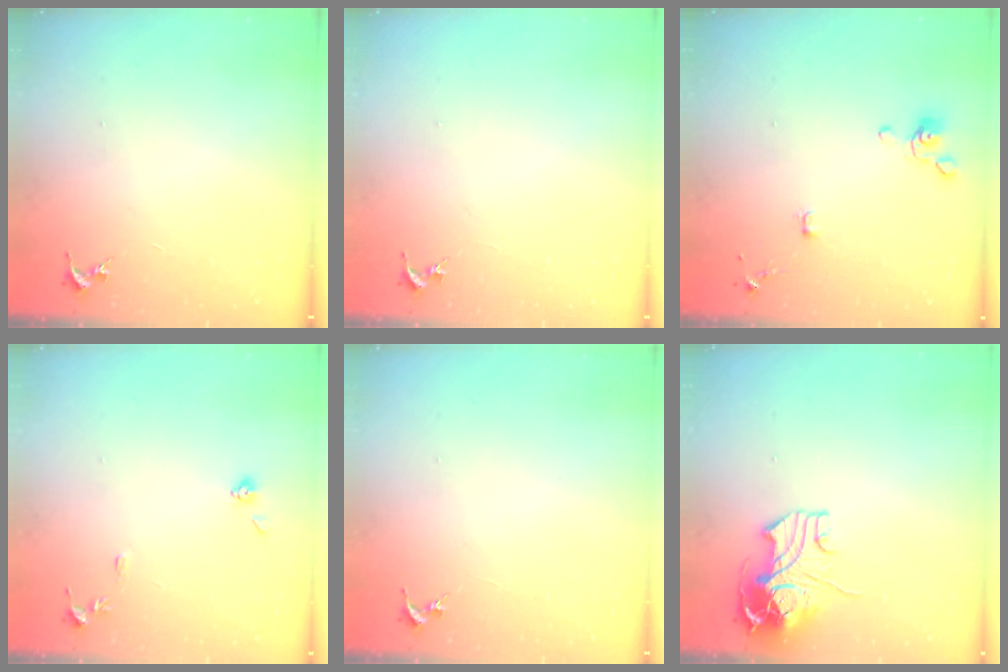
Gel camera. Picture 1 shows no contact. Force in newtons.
{"total": 0.0}
{"total": 4.2, "press": 4.1, "slide": 1.0}
{"total": 7.2, "press": 7.2, "slide": 0.8}
{"total": 0.0}
{"total": 11.8, "press": 11.7, "slide": 2.1}